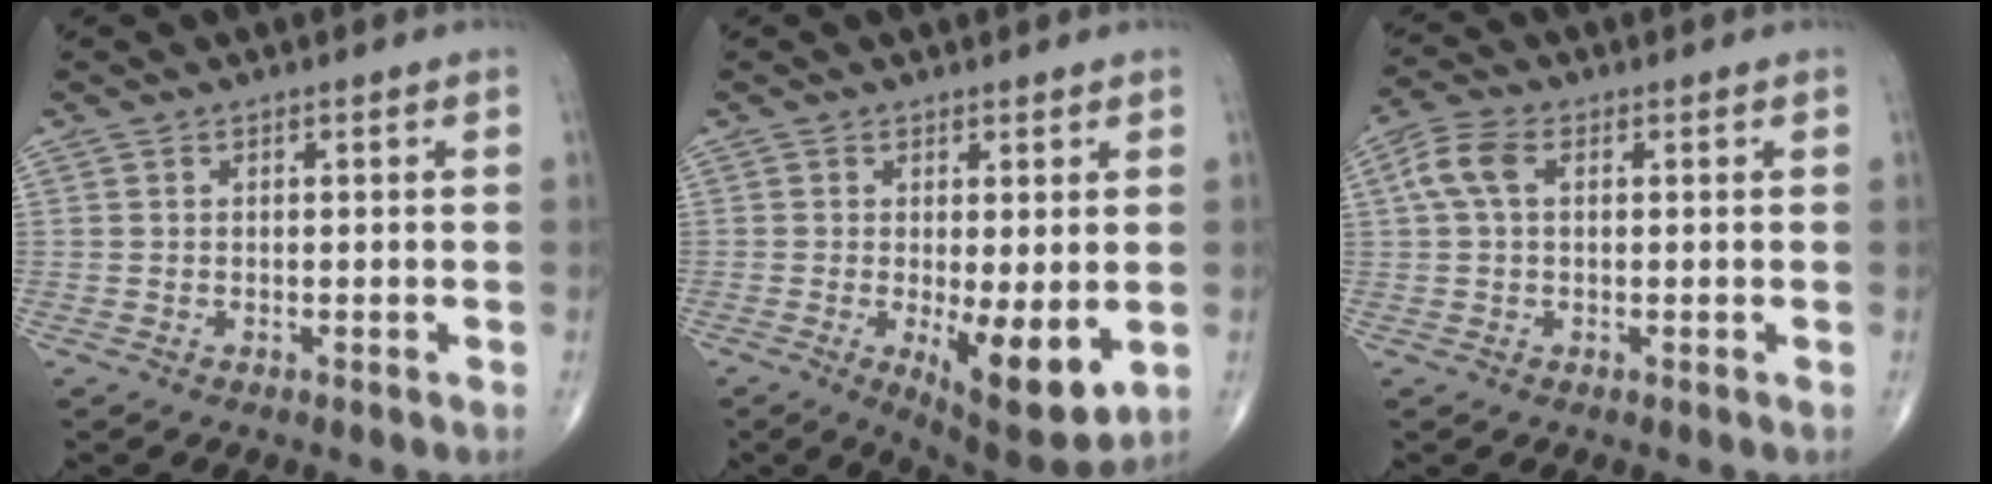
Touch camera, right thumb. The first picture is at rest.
{"total": 10.3, "force": [-1.9, 3.3, 9.5], "torque": [-0.134, -0.028, -0.020]}
{"total": 5.3, "force": [1.1, 3.1, 4.2], "torque": [-0.102, 0.017, 0.018]}